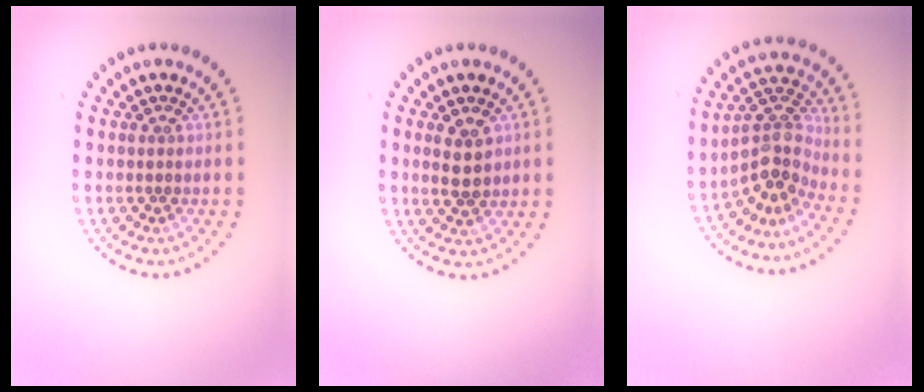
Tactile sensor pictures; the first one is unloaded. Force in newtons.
{"total": 2.2, "press": 2.2, "slide": 0.5}
{"total": 4.0, "press": 2.8, "slide": 2.9}